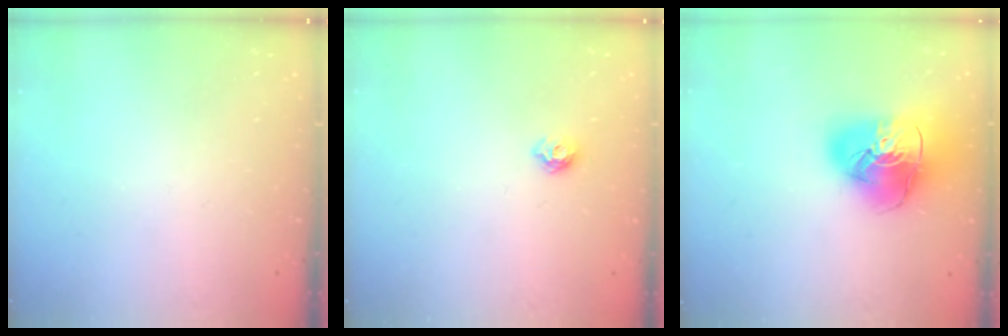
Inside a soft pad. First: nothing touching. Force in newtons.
{"total": 5.6, "press": 5.6, "slide": 0.9}
{"total": 19.5, "press": 19.4, "slide": 2.3}